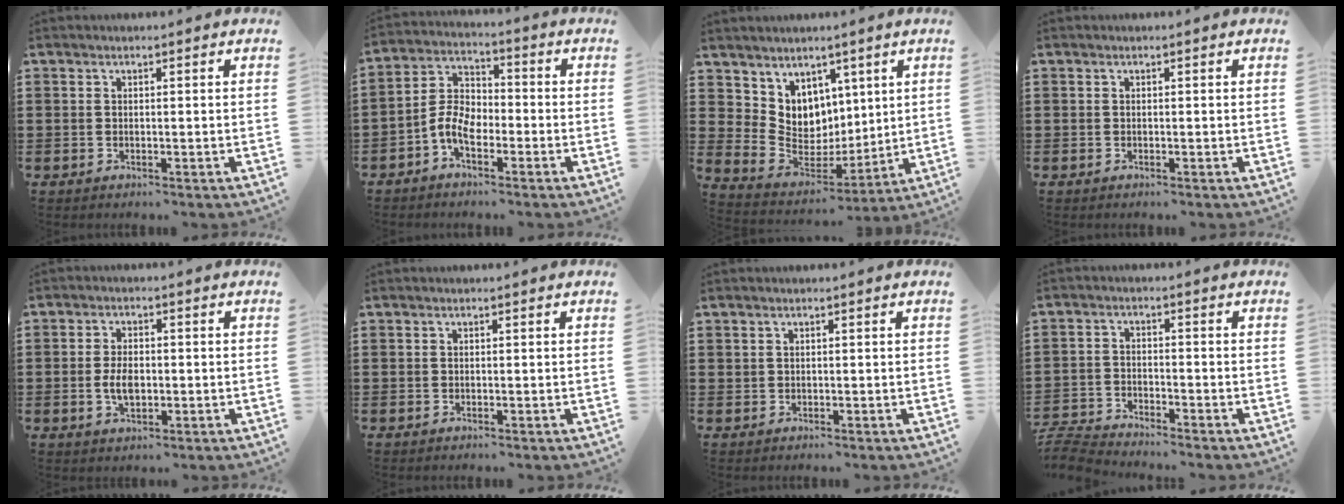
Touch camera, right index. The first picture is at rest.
{"total": 6.2, "force": [-2.9, 3.4, 4.2], "torque": [-0.111, 0.004, -0.065]}
{"total": 6.9, "force": [4.0, 5.5, -0.4], "torque": [-0.040, -0.045, 0.082]}
{"total": 0.0}
{"total": 4.1, "force": [-0.6, 2.2, 3.5], "torque": [-0.071, 0.001, -0.011]}
{"total": 0.0}
{"total": 0.6, "force": [0.4, 0.5, 0.1], "torque": [-0.003, 0.002, 0.008]}
{"total": 4.5, "force": [-4.5, 0.2, 0.4], "torque": [-0.030, -0.005, -0.099]}